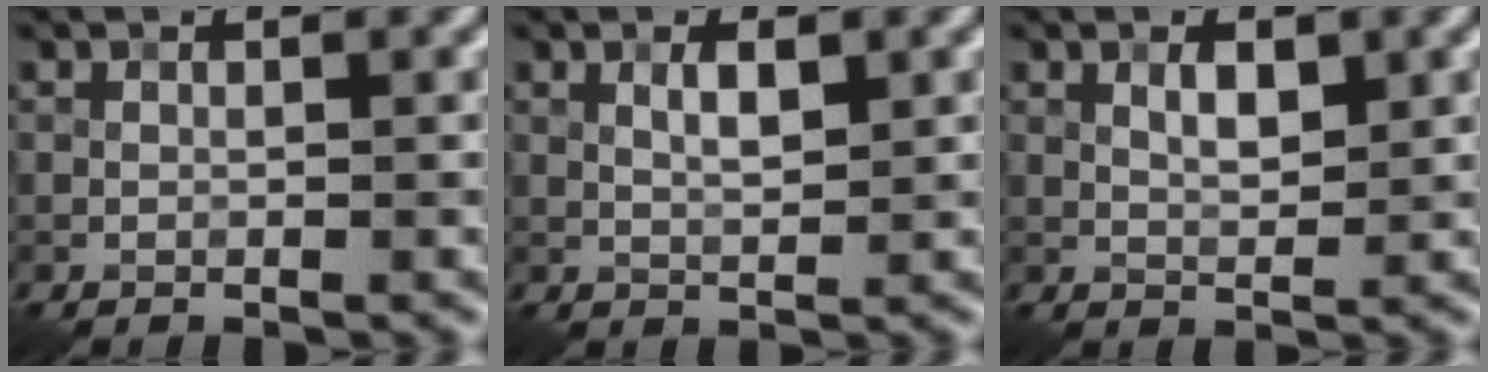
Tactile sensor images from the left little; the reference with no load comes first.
{"total": 1.8, "force": [0.7, 0.6, 1.6], "torque": [-0.031, -0.001, 0.014]}
{"total": 2.0, "force": [0.8, 0.9, 1.6], "torque": [-0.028, -0.001, 0.014]}